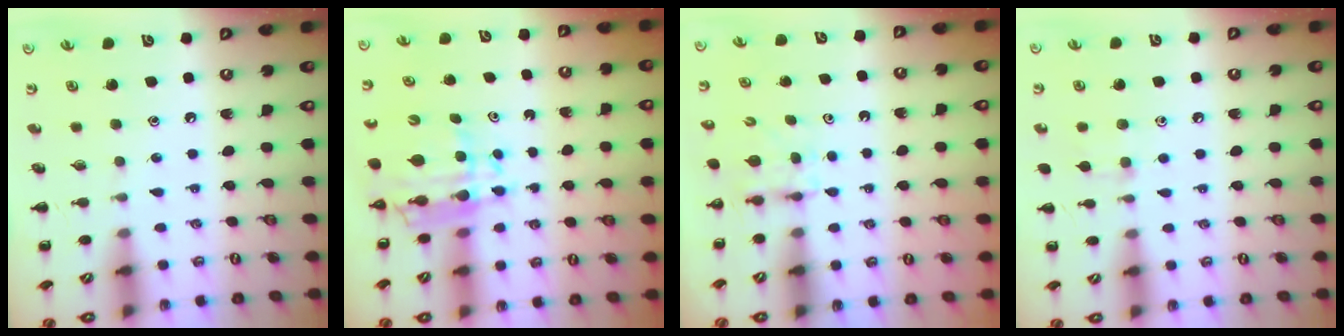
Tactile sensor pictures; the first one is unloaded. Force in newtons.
{"total": 9.3, "press": 8.8, "slide": 3.0}
{"total": 3.6, "press": 3.3, "slide": 1.3}
{"total": 6.0, "press": 5.6, "slide": 2.0}